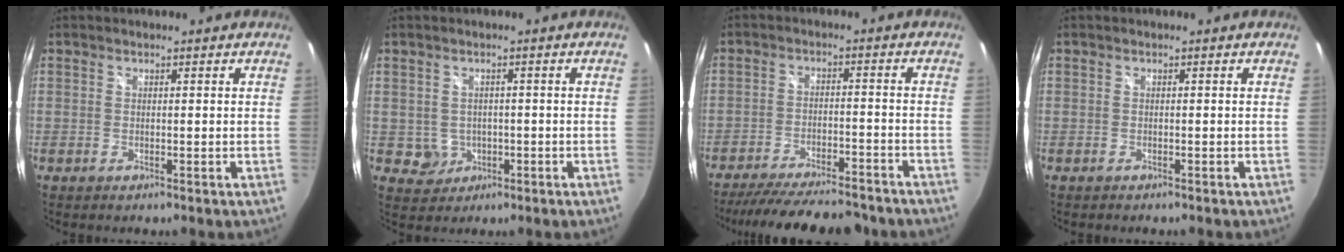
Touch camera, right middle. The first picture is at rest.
{"total": 3.6, "force": [-0.5, 3.5, 0.8], "torque": [-0.022, 0.005, 0.001]}
{"total": 20.6, "force": [-17.8, 5.4, 8.9], "torque": [-0.174, -0.009, -0.241]}
{"total": 0.5, "force": [-0.4, 0.2, 0.2], "torque": [-0.005, 0.000, -0.007]}